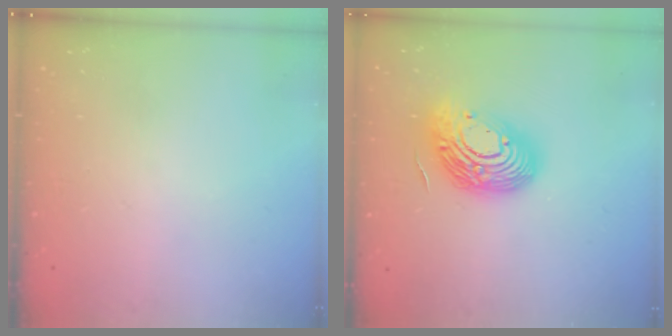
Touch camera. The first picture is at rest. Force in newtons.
{"total": 17.5, "press": 17.5, "slide": 1.3}